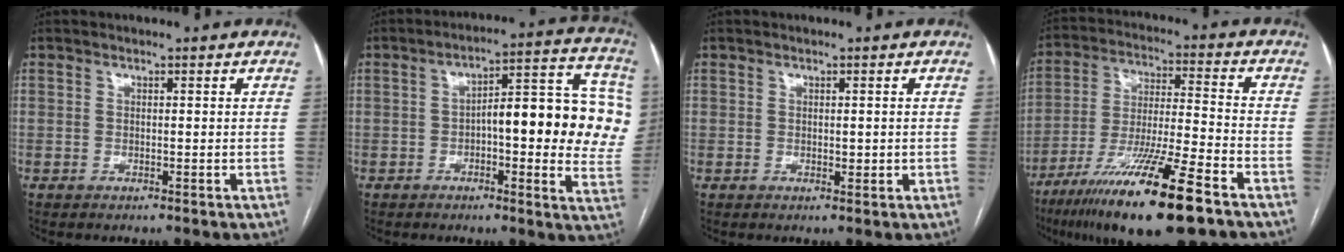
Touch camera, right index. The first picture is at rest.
{"total": 18.1, "force": [0.5, 5.0, 17.4], "torque": [-0.191, 0.039, 0.007]}
{"total": 1.1, "force": [0.1, 0.6, 0.9], "torque": [-0.011, -0.003, 0.003]}
{"total": 19.4, "force": [-12.0, 1.2, 15.2], "torque": [-0.266, -0.045, -0.211]}